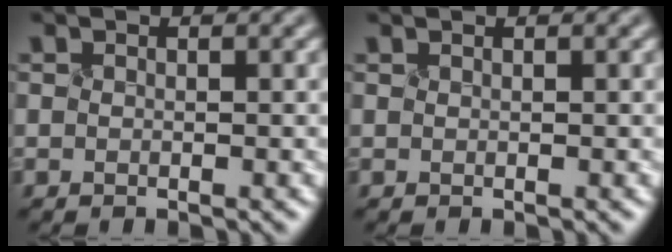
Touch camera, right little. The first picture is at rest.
{"total": 0.0}